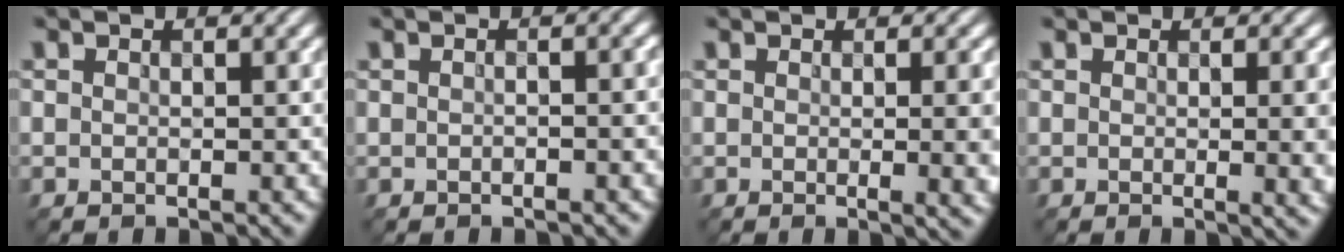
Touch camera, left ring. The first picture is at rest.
{"total": 3.3, "force": [0.2, 1.5, 2.9], "torque": [-0.008, 0.013, -0.016]}
{"total": 6.4, "force": [-0.2, 2.6, 5.9], "torque": [-0.040, -0.007, 0.007]}
{"total": 5.6, "force": [0.0, 2.2, 5.1], "torque": [-0.037, -0.007, 0.011]}